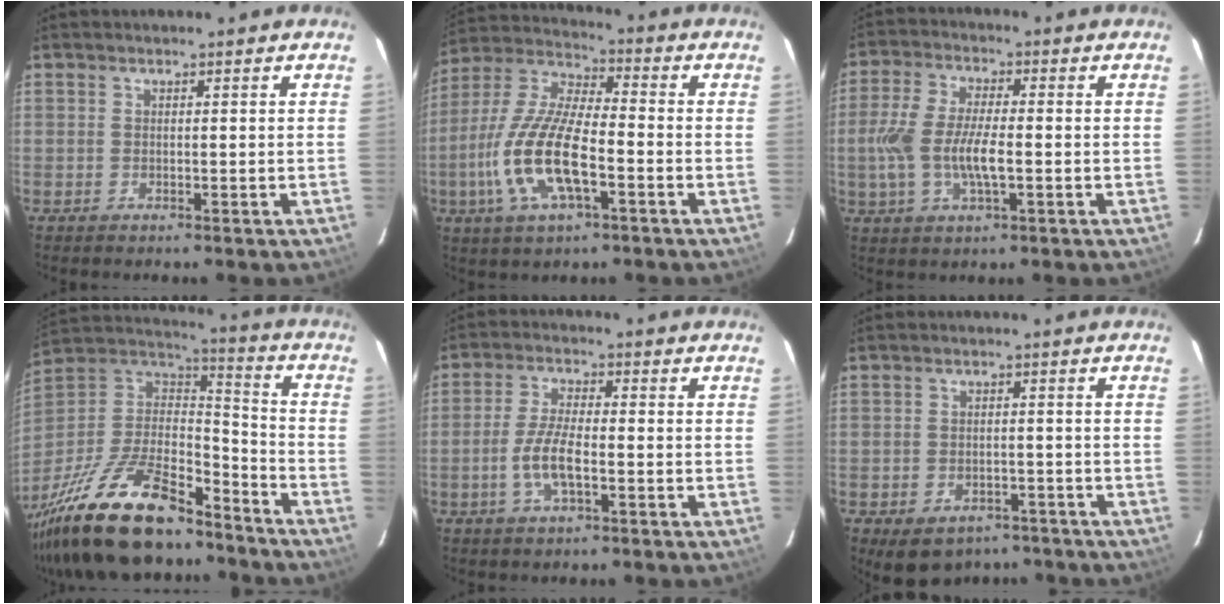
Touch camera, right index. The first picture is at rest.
{"total": 16.1, "force": [-5.1, 5.4, 14.3], "torque": [-0.304, -0.008, -0.100]}
{"total": 10.0, "force": [-1.7, 3.5, 9.2], "torque": [-0.194, -0.001, -0.033]}
{"total": 31.0, "force": [-22.0, 11.4, 18.6], "torque": [-0.380, -0.027, -0.360]}
{"total": 6.8, "force": [-2.2, 2.0, 6.1], "torque": [-0.128, 0.001, -0.045]}
{"total": 10.8, "force": [-7.4, 6.6, 4.3], "torque": [-0.095, 0.006, -0.085]}